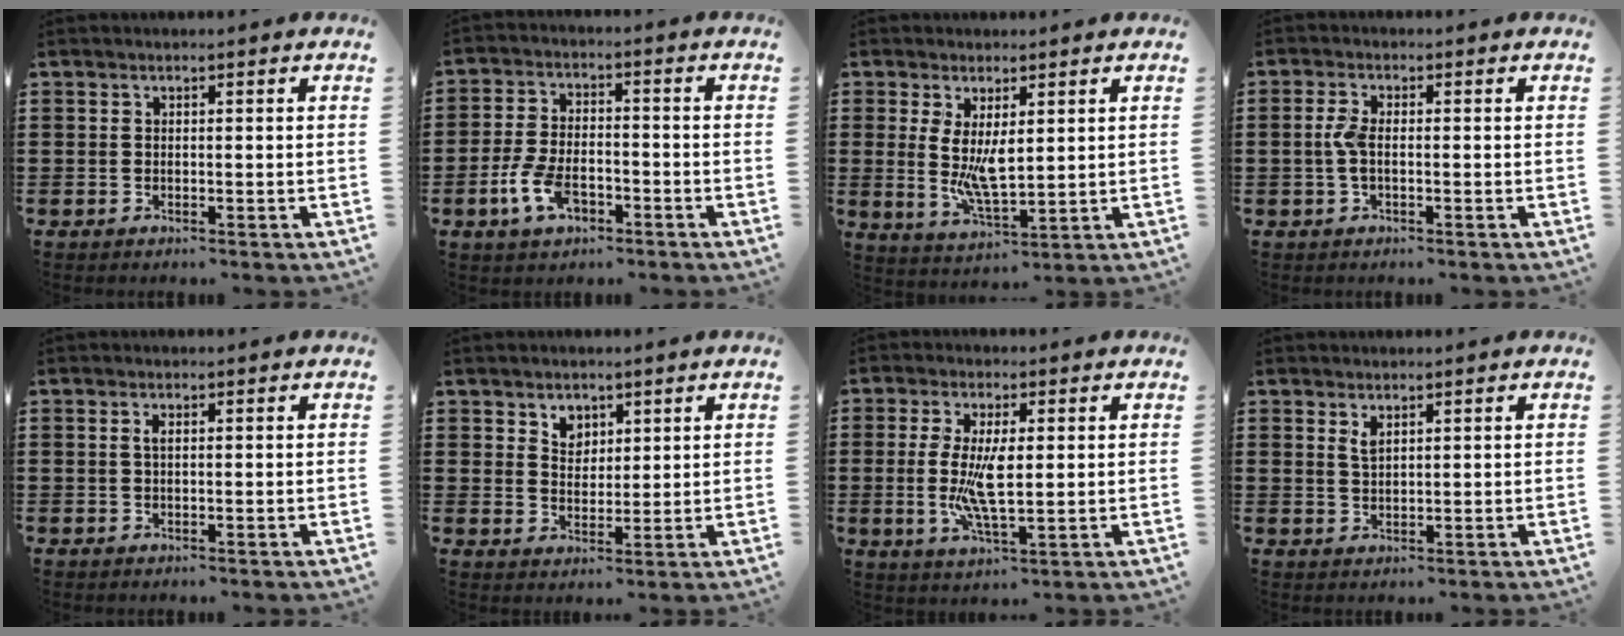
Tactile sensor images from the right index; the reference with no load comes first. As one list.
[{"total": 6.4, "force": [-2.9, 3.2, 4.7], "torque": [-0.112, 0.001, -0.060]}, {"total": 6.2, "force": [1.2, 2.4, 5.6], "torque": [-0.097, -0.009, 0.021]}, {"total": 3.3, "force": [-0.3, 1.2, 3.1], "torque": [-0.081, -0.004, -0.014]}, {"total": 1.0, "force": [0.2, 0.3, 0.9], "torque": [-0.019, 0.002, 0.003]}, {"total": 3.4, "force": [2.2, 2.5, 0.7], "torque": [-0.024, 0.011, 0.040]}, {"total": 7.7, "force": [0.4, 2.4, 7.3], "torque": [-0.155, -0.004, 0.003]}, {"total": 1.9, "force": [1.2, 0.7, 1.2], "torque": [-0.026, 0.003, 0.022]}]